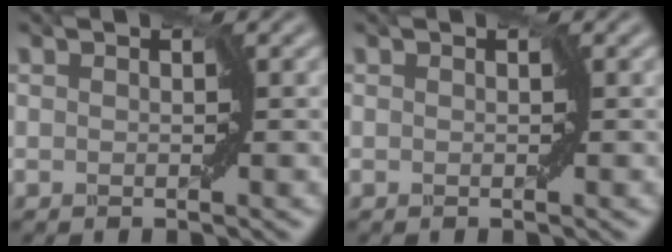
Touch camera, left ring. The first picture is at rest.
{"total": 0.0}